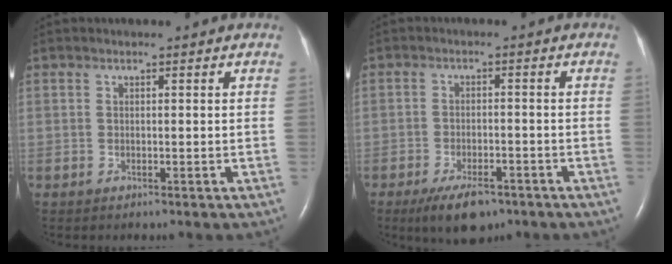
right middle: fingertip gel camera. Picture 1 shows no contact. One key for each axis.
{"total": 6.7, "fx": -4.7, "fy": 2.7, "fz": 4.1, "tx": -0.076, "ty": -0.006, "tz": -0.073}